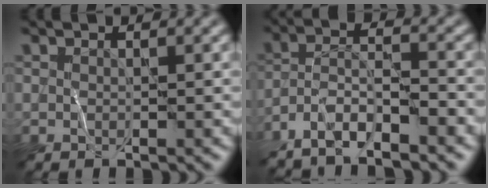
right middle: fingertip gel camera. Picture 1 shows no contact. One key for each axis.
{"total": 5.8, "fx": -4.6, "fy": 1.1, "fz": 3.5, "tx": -0.060, "ty": 0.007, "tz": -0.089}